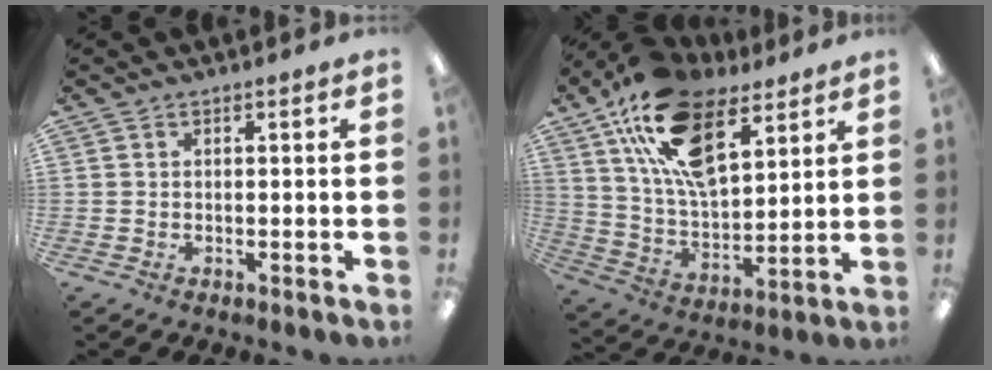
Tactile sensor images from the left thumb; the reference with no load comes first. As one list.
[{"total": 20.3, "force": [11.2, 10.3, 13.4], "torque": [-0.241, -0.036, 0.204]}]